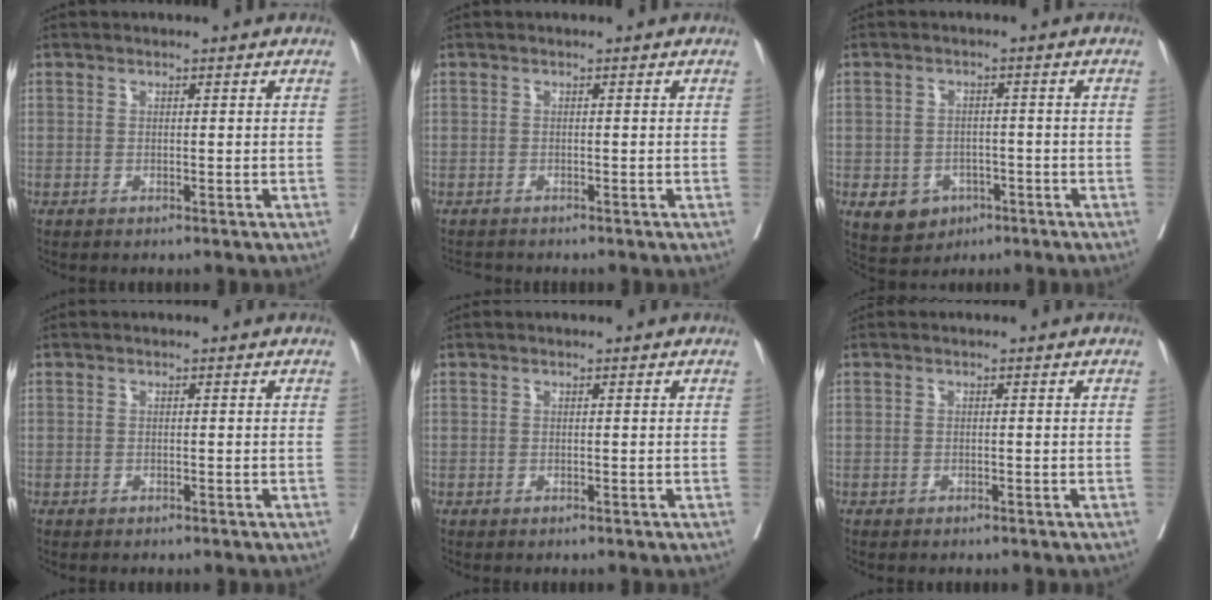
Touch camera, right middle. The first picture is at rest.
{"total": 1.0, "force": [-1.0, 0.1, -0.2], "torque": [-0.003, -0.006, -0.016]}
{"total": 5.7, "force": [-2.5, 4.8, 1.9], "torque": [-0.032, 0.003, -0.027]}
{"total": 0.0}
{"total": 0.0}
{"total": 0.0}